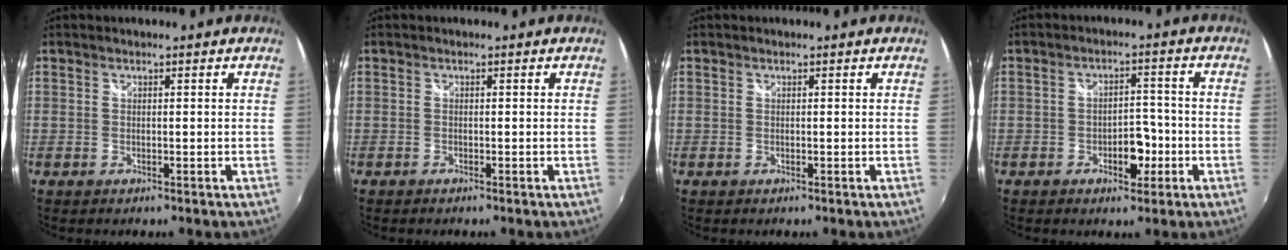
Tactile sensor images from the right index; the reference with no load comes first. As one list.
[{"total": 0.6, "force": [-0.6, 0.2, 0.2], "torque": [-0.005, -0.004, -0.013]}, {"total": 0.0}, {"total": 5.1, "force": [-2.2, 3.0, 3.5], "torque": [-0.059, 0.003, -0.027]}]